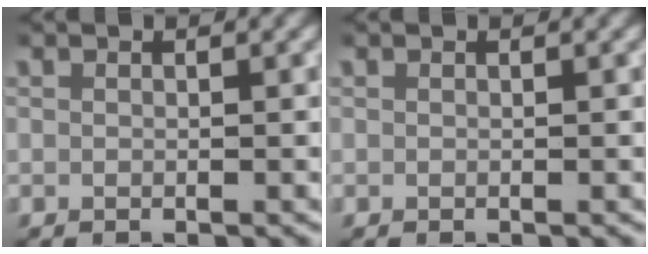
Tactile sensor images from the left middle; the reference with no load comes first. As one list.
[{"total": 0.0}]